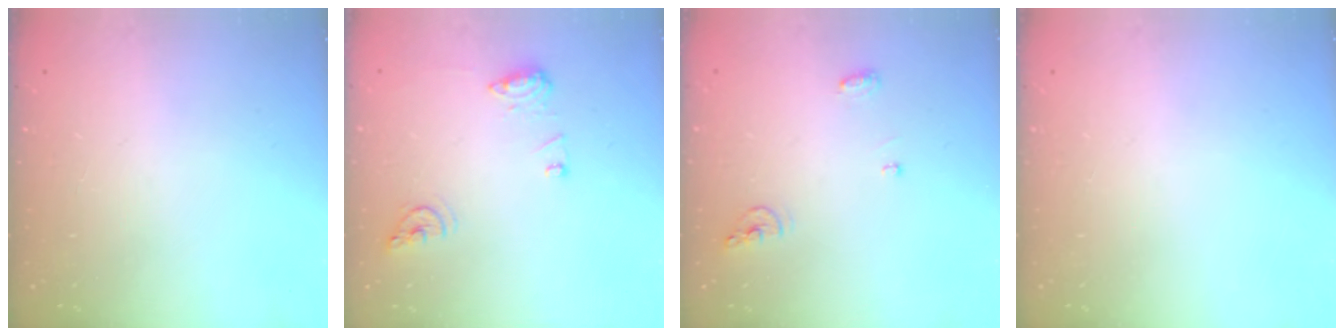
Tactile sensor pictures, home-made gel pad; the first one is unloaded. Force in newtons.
{"total": 10.4, "press": 10.4, "slide": 1.0}
{"total": 6.0, "press": 6.0, "slide": 0.2}
{"total": 0.0}